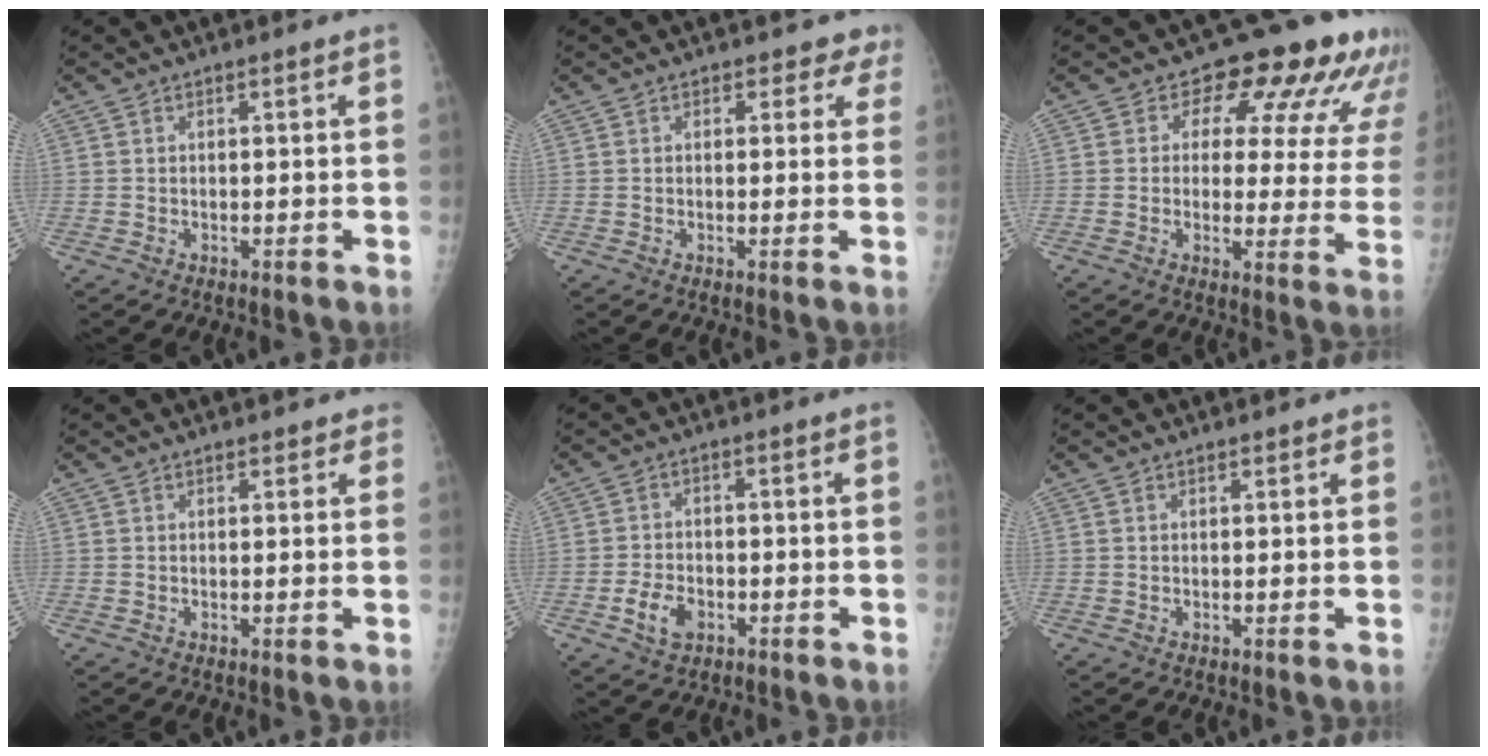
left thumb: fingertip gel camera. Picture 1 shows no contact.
{"total": 3.1, "force": [2.4, 1.9, 0.0], "torque": [0.033, -0.013, 0.006]}
{"total": 15.1, "force": [9.4, 7.9, 8.8], "torque": [-0.052, -0.038, 0.089]}
{"total": 2.4, "force": [2.1, 1.2, 0.3], "torque": [0.025, -0.004, 0.014]}
{"total": 4.7, "force": [-1.9, 3.1, 3.0], "torque": [-0.053, 0.009, -0.033]}
{"total": 1.0, "force": [0.9, 0.4, 0.2], "torque": [0.002, -0.003, 0.012]}